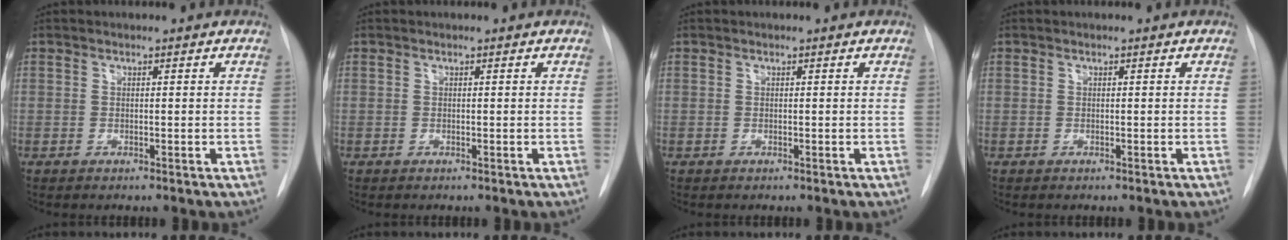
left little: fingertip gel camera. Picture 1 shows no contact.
{"total": 0.0}
{"total": 0.0}
{"total": 0.0}